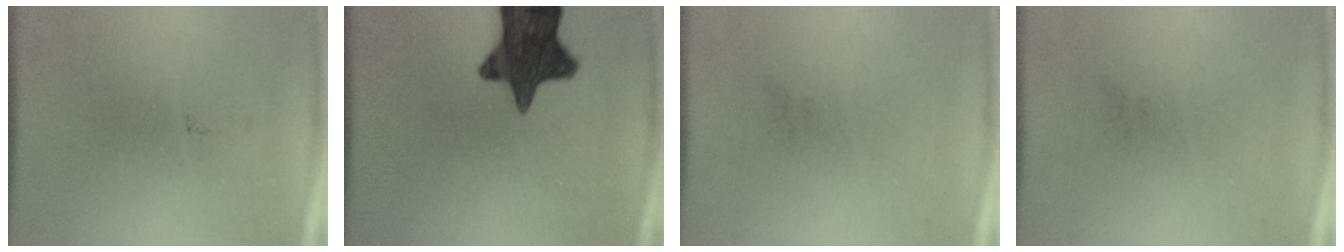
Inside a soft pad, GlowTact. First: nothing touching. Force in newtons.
{"total": 13.8}
{"total": 0.0}
{"total": 0.0}